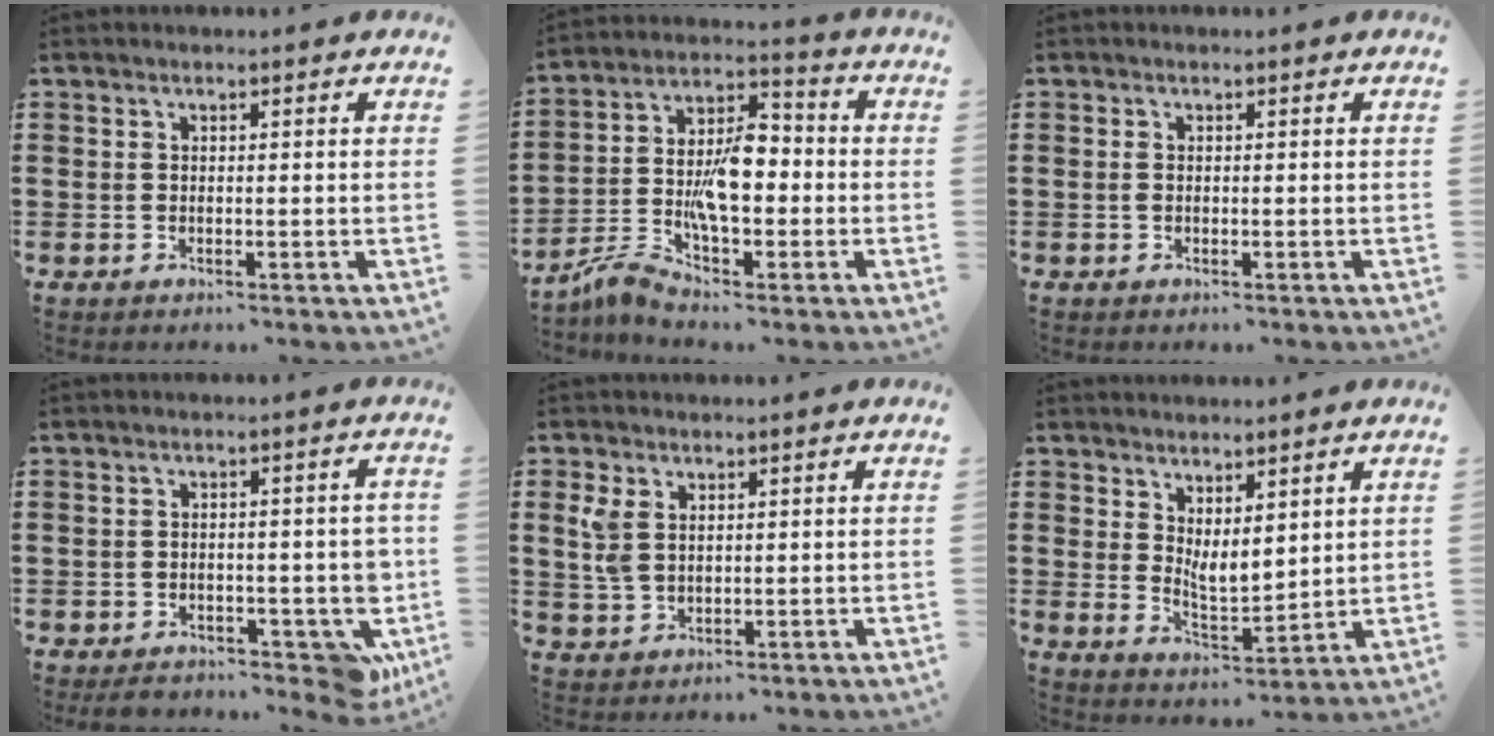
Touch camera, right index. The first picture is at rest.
{"total": 9.5, "force": [-3.5, 4.1, 7.8], "torque": [-0.174, 0.004, -0.068]}
{"total": 0.8, "force": [-0.1, 0.4, 0.7], "torque": [-0.024, -0.002, -0.005]}
{"total": 6.2, "force": [-3.4, 3.5, 3.9], "torque": [-0.046, 0.006, -0.059]}
{"total": 3.8, "force": [1.6, 2.4, 2.4], "torque": [-0.064, 0.005, 0.027]}
{"total": 4.3, "force": [3.2, 1.8, 2.2], "torque": [-0.054, -0.010, 0.060]}